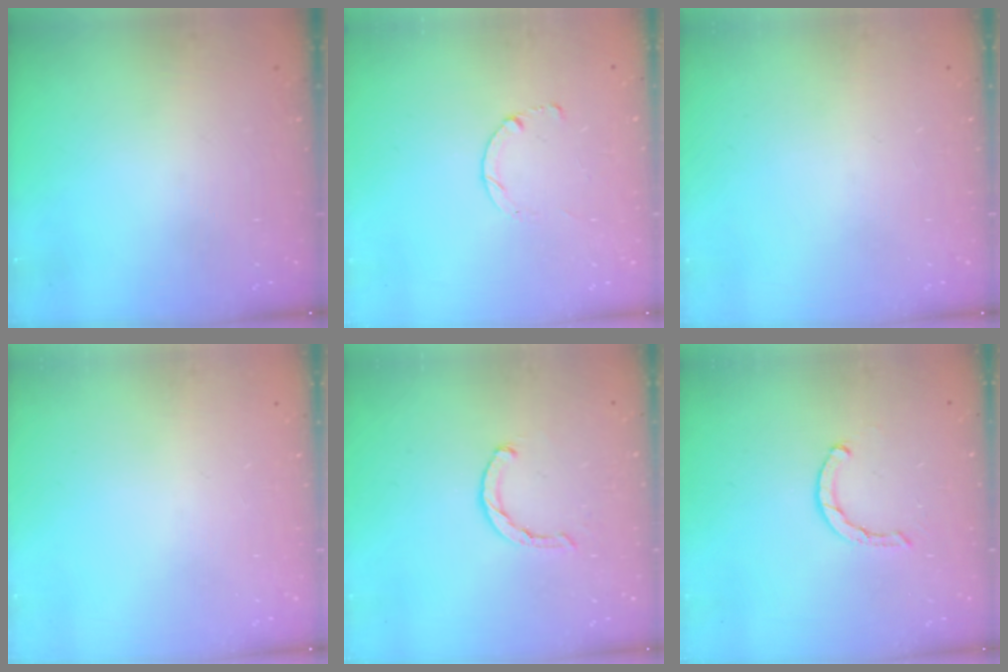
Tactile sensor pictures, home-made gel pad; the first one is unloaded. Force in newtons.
{"total": 0.0}
{"total": 0.0}
{"total": 0.0}
{"total": 1.4, "press": 1.3, "slide": 0.3}
{"total": 1.6, "press": 1.6, "slide": 0.1}